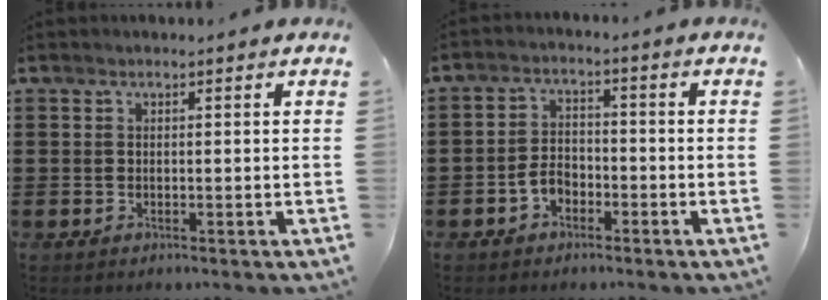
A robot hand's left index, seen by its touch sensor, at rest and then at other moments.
{"total": 3.5, "force": [-1.9, 2.1, 2.0], "torque": [-0.046, 0.003, -0.041]}